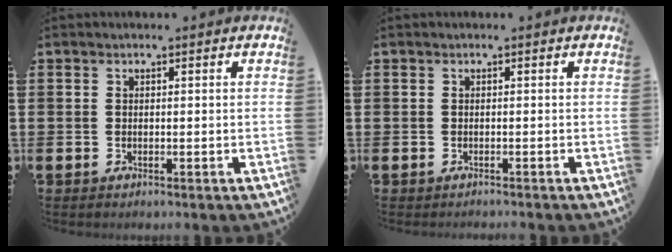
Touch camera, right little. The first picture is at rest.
{"total": 0.5, "force": [-0.5, -0.1, 0.0], "torque": [0.001, -0.002, -0.011]}